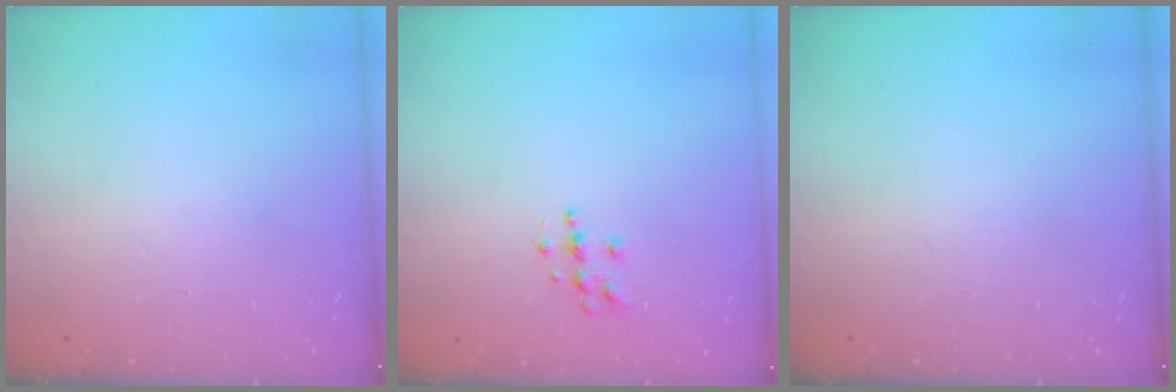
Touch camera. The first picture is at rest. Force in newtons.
{"total": 5.4, "press": 5.4, "slide": 0.6}
{"total": 0.0}